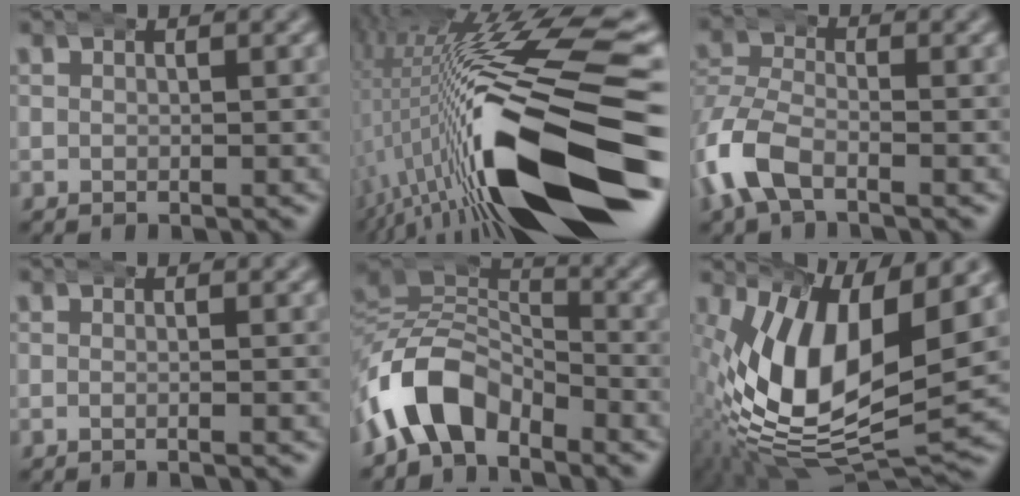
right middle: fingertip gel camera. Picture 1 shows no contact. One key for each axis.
{"total": 19.0, "fx": -2.0, "fy": 6.4, "fz": 17.8, "tx": -0.285, "ty": 0.028, "tz": -0.029}
{"total": 4.5, "fx": -2.2, "fy": 2.7, "fz": 2.8, "tx": -0.084, "ty": -0.005, "tz": -0.040}
{"total": 0.6, "fx": -0.3, "fy": -0.3, "fz": 0.4, "tx": -0.005, "ty": 0.005, "tz": -0.011}
{"total": 8.0, "fx": -2.5, "fy": 5.9, "fz": 4.8, "tx": -0.112, "ty": -0.018, "tz": -0.043}
{"total": 13.7, "fx": -0.5, "fy": 7.2, "fz": 11.7, "tx": -0.228, "ty": -0.037, "tz": 0.016}